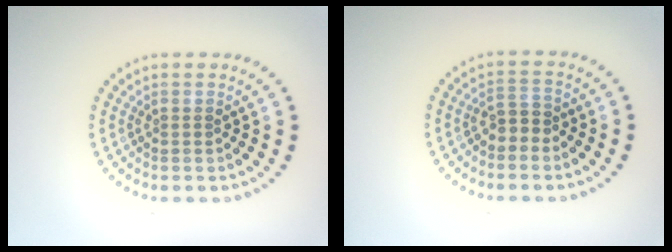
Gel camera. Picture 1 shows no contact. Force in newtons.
{"total": 1.8, "press": 1.6, "slide": 0.9}